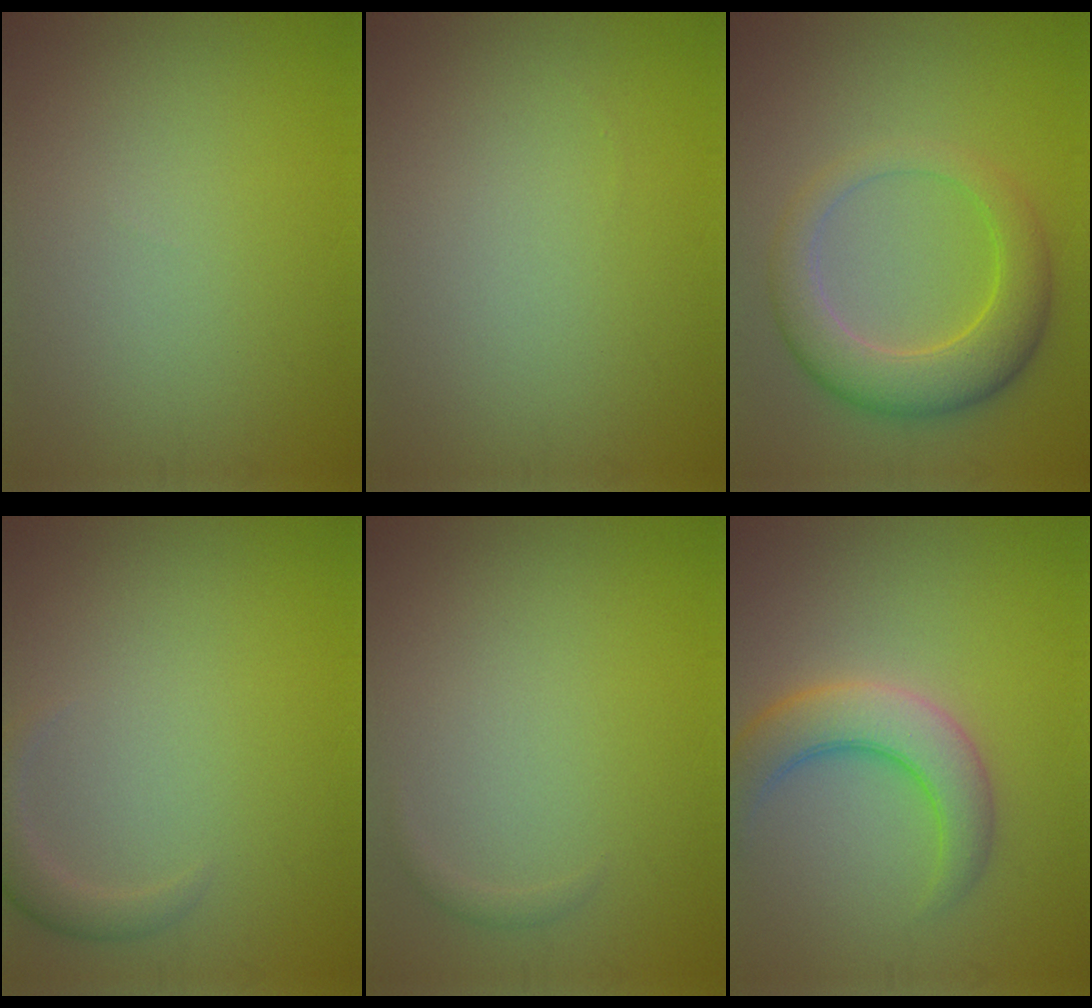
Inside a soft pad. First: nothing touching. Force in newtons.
{"total": 0.0}
{"total": 5.8, "press": 5.8, "slide": 0.1}
{"total": 2.0, "press": 2.0, "slide": 0.2}
{"total": 0.6, "press": 0.6, "slide": 0.0}
{"total": 5.2, "press": 5.2, "slide": 0.3}